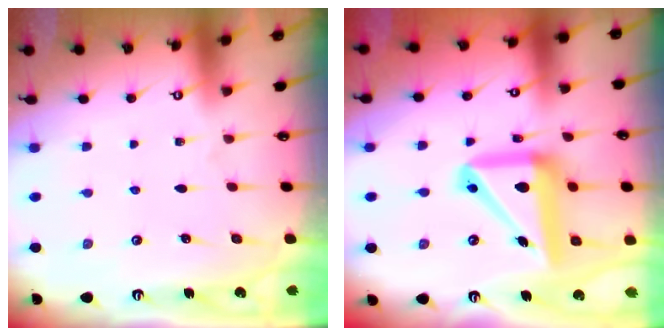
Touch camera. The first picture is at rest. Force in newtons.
{"total": 16.8, "press": 16.7, "slide": 2.3}